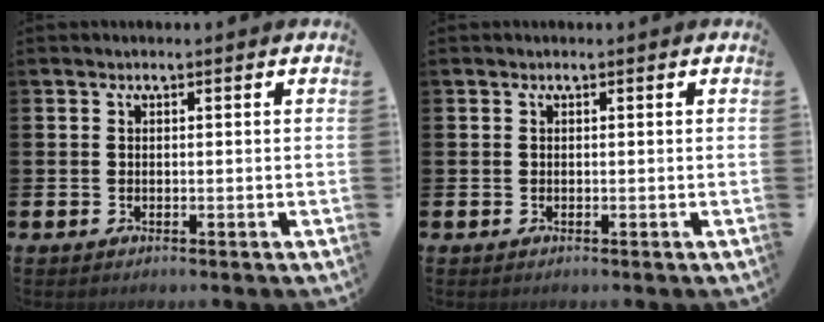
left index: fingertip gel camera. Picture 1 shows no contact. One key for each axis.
{"total": 0.0}